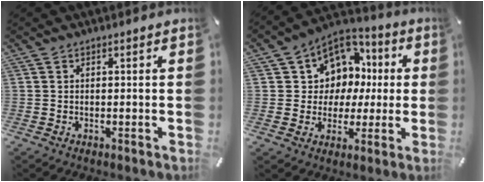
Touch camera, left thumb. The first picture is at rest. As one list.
[{"total": 10.1, "force": [2.1, 9.6, 2.3], "torque": [-0.045, -0.020, 0.047]}]